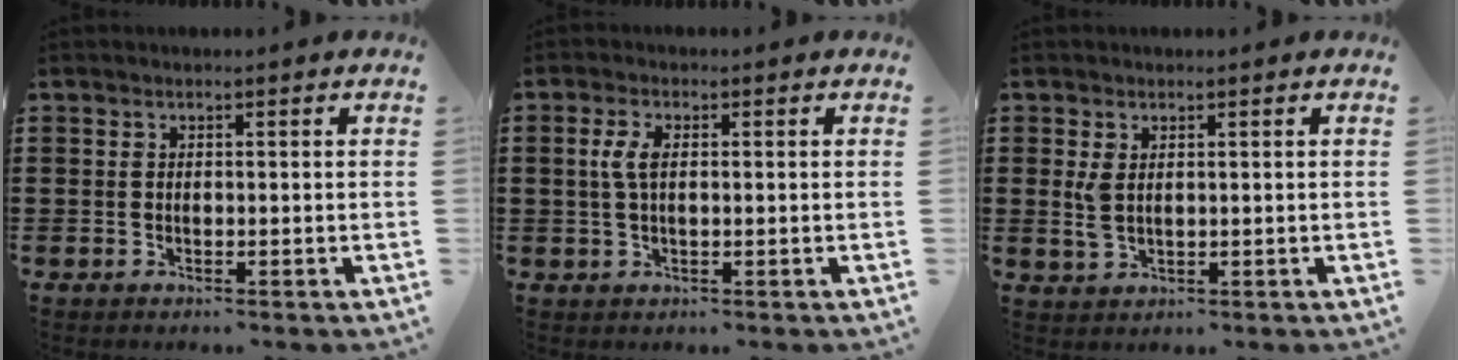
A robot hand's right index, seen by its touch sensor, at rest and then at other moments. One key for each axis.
{"total": 3.4, "fx": 0.5, "fy": 1.5, "fz": 3.0, "tx": -0.078, "ty": 0.003, "tz": 0.002}
{"total": 2.6, "fx": 0.9, "fy": 1.3, "fz": 2.1, "tx": -0.051, "ty": 0.001, "tz": 0.013}